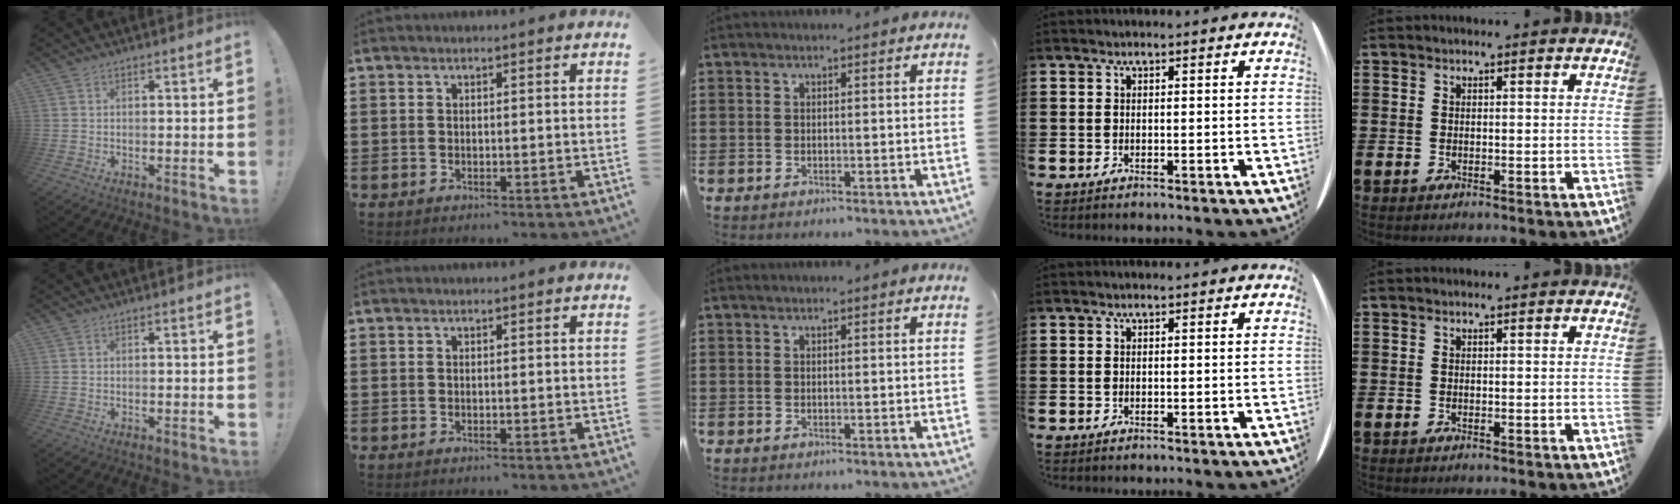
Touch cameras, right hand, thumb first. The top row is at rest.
{}